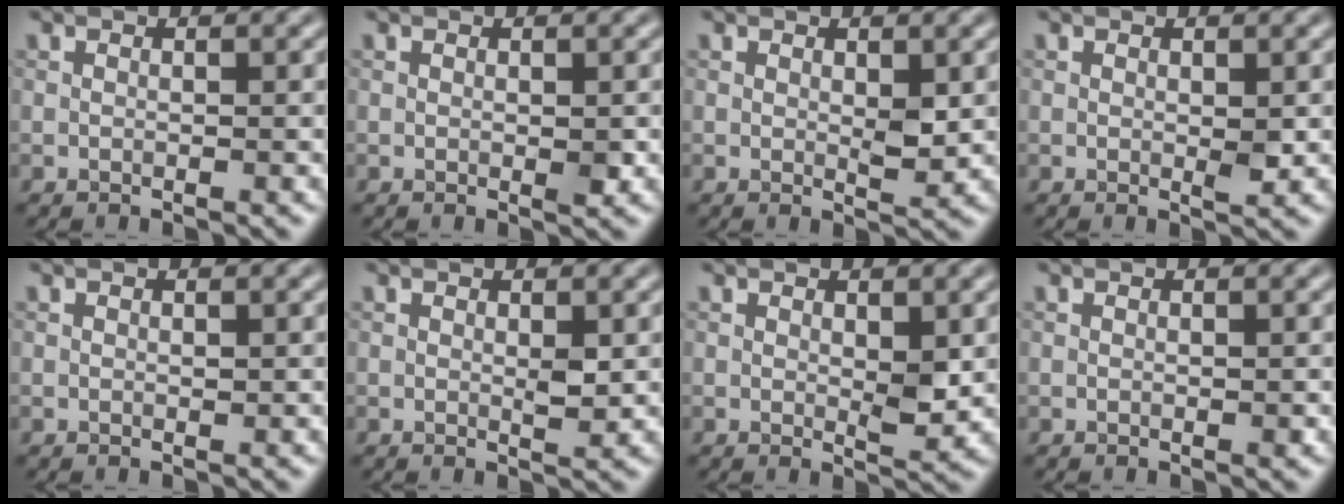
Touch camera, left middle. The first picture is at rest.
{"total": 0.8, "force": [-0.1, 0.4, 0.7], "torque": [-0.008, -0.003, -0.001]}
{"total": 1.6, "force": [0.3, 0.7, 1.4], "torque": [-0.022, -0.008, 0.008]}
{"total": 1.0, "force": [0.0, 0.4, 1.0], "torque": [-0.014, -0.004, 0.000]}
{"total": 0.0}
{"total": 1.2, "force": [0.1, 0.4, 1.1], "torque": [-0.019, -0.006, 0.003]}
{"total": 1.9, "force": [0.3, 0.8, 1.7], "torque": [-0.026, -0.009, 0.009]}
{"total": 0.0}